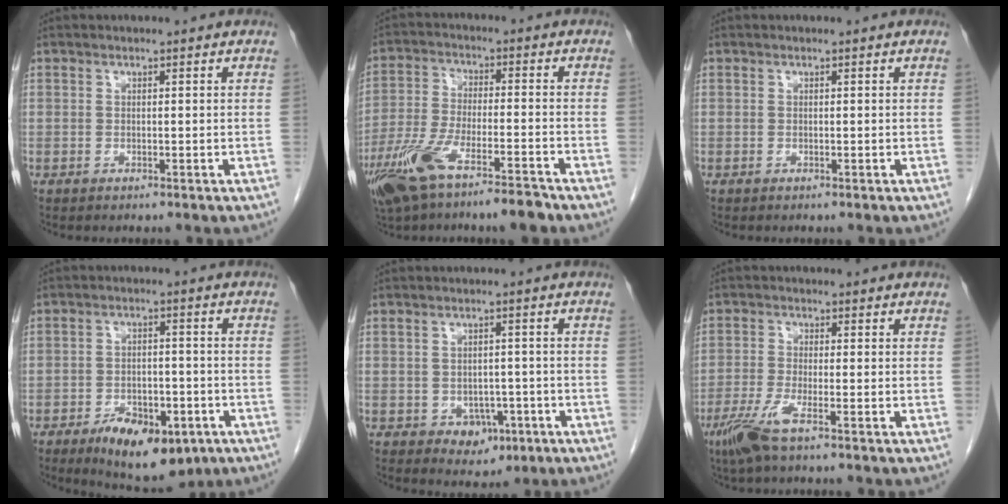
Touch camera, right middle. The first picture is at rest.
{"total": 12.0, "force": [-8.1, 2.0, 8.6], "torque": [-0.169, -0.015, -0.144]}
{"total": 0.0}
{"total": 11.1, "force": [-6.3, 5.2, 7.5], "torque": [-0.109, -0.007, -0.091]}
{"total": 4.4, "force": [-1.8, 3.2, 2.4], "torque": [-0.025, 0.004, -0.014]}
{"total": 5.0, "force": [-3.1, 0.2, 4.0], "torque": [-0.088, -0.013, -0.066]}